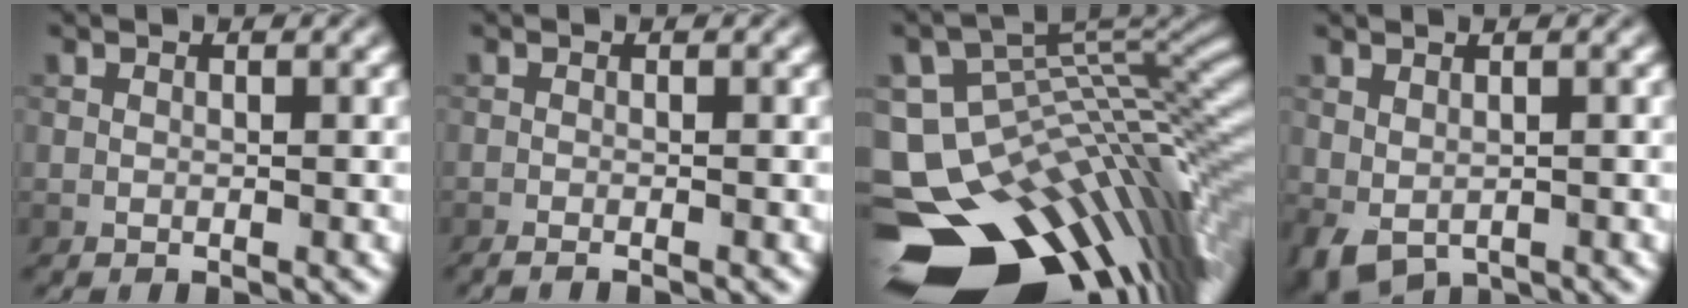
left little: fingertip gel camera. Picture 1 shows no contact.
{"total": 1.3, "force": [-1.0, 0.3, 0.8], "torque": [0.000, -0.005, -0.019]}
{"total": 16.4, "force": [-8.1, 8.6, 11.5], "torque": [-0.199, 0.000, -0.113]}
{"total": 2.5, "force": [-0.5, 1.7, 1.8], "torque": [-0.039, -0.009, -0.003]}